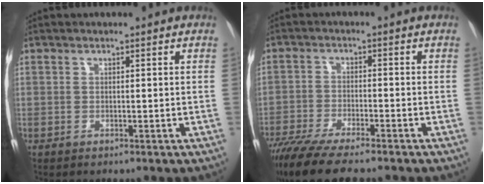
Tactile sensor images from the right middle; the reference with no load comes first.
{"total": 11.4, "force": [-9.3, 1.5, 6.5], "torque": [-0.101, -0.026, -0.153]}